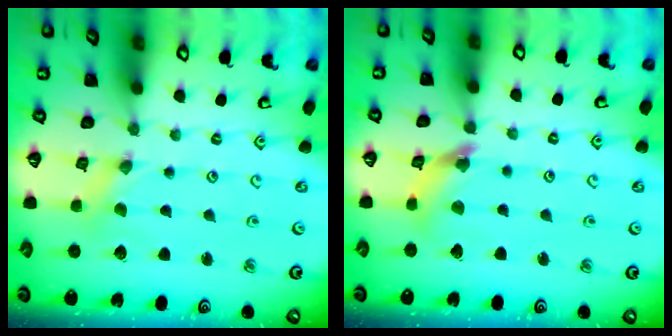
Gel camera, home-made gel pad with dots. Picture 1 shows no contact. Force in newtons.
{"total": 7.1, "press": 7.1, "slide": 0.7}